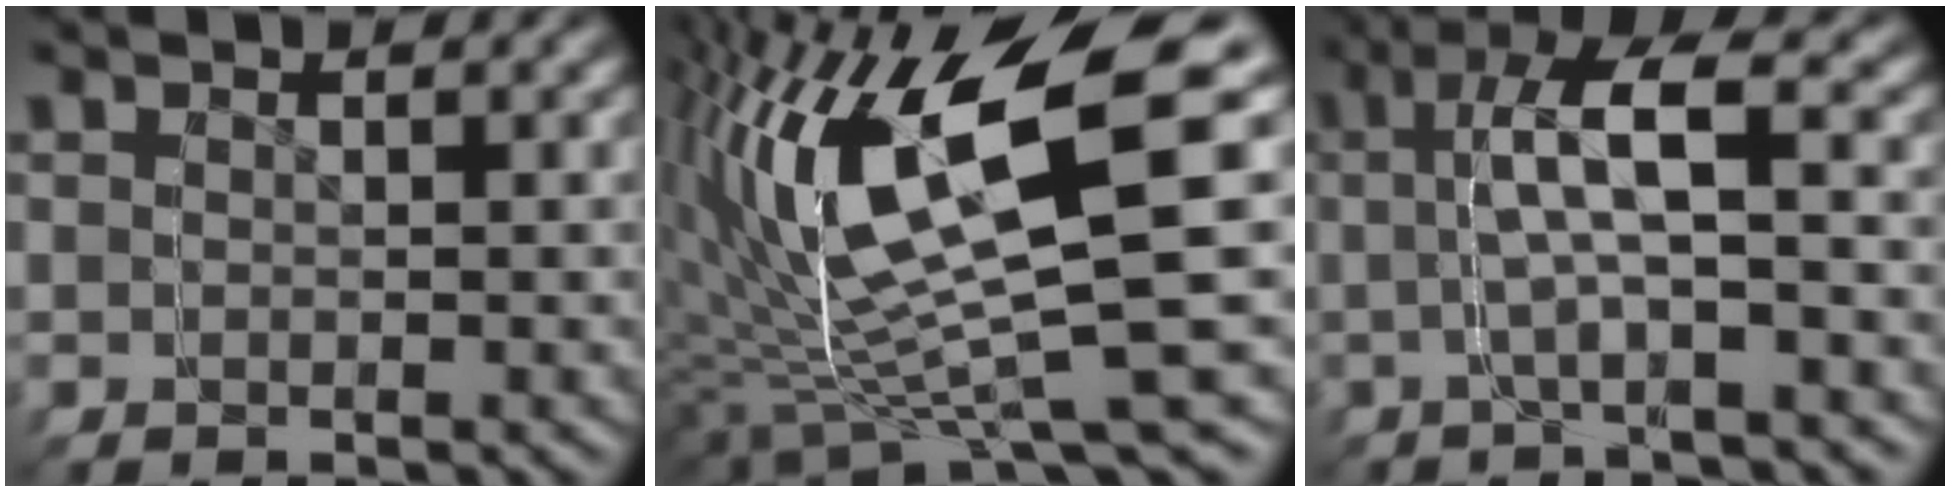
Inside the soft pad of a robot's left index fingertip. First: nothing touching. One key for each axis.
{"total": 8.5, "fx": 2.1, "fy": 4.3, "fz": 7.0, "tx": -0.174, "ty": 0.016, "tz": 0.036}
{"total": 4.9, "fx": -0.1, "fy": 2.0, "fz": 4.5, "tx": -0.082, "ty": 0.030, "tz": -0.008}